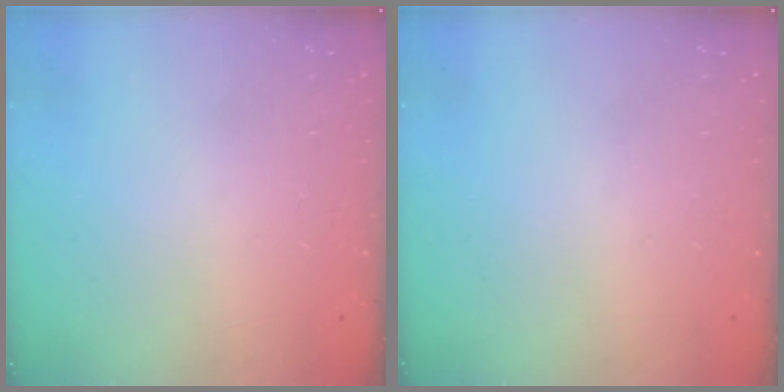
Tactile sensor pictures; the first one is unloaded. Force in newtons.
{"total": 0.0}